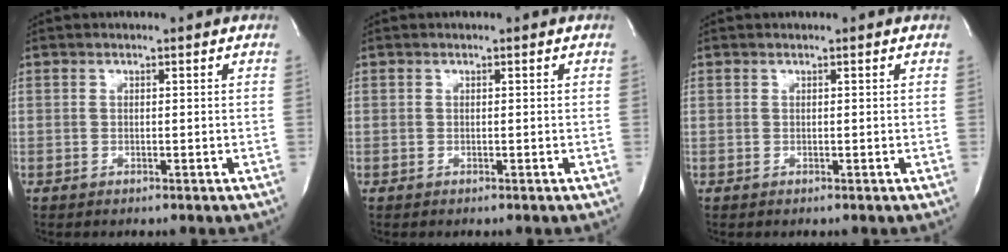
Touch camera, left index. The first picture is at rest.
{"total": 0.0}
{"total": 0.0}